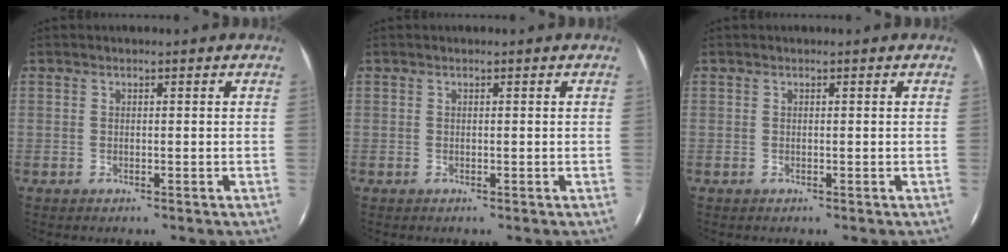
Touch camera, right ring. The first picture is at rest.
{"total": 0.0}
{"total": 0.0}